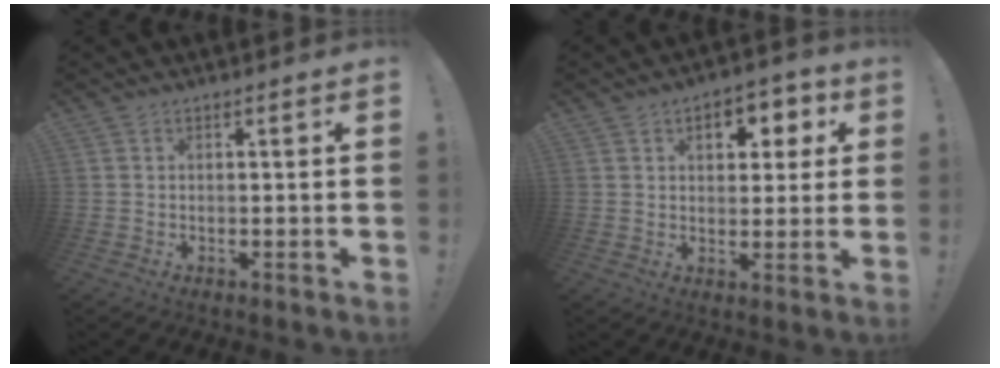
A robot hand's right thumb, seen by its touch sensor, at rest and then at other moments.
{"total": 7.7, "force": [2.6, 5.3, 5.0], "torque": [-0.054, -0.006, 0.040]}